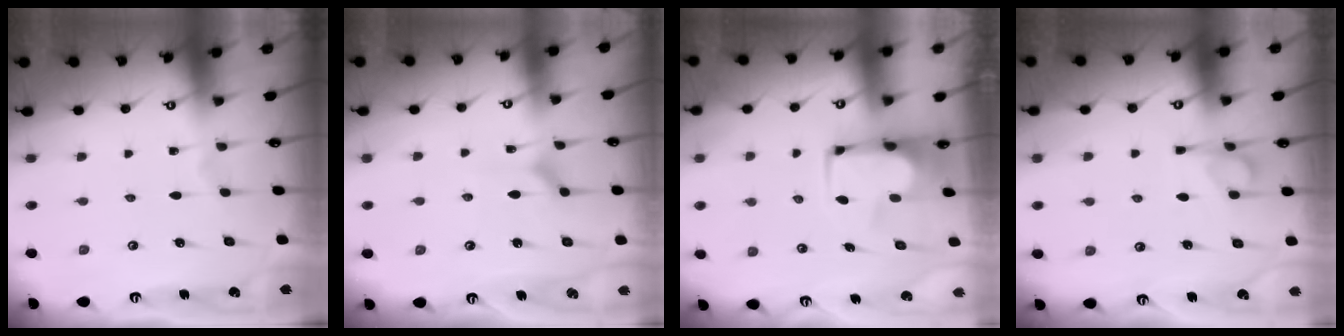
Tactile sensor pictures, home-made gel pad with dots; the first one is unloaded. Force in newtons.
{"total": 4.6, "press": 4.6, "slide": 0.6}
{"total": 2.2, "press": 2.2, "slide": 0.5}
{"total": 4.1, "press": 4.0, "slide": 1.0}